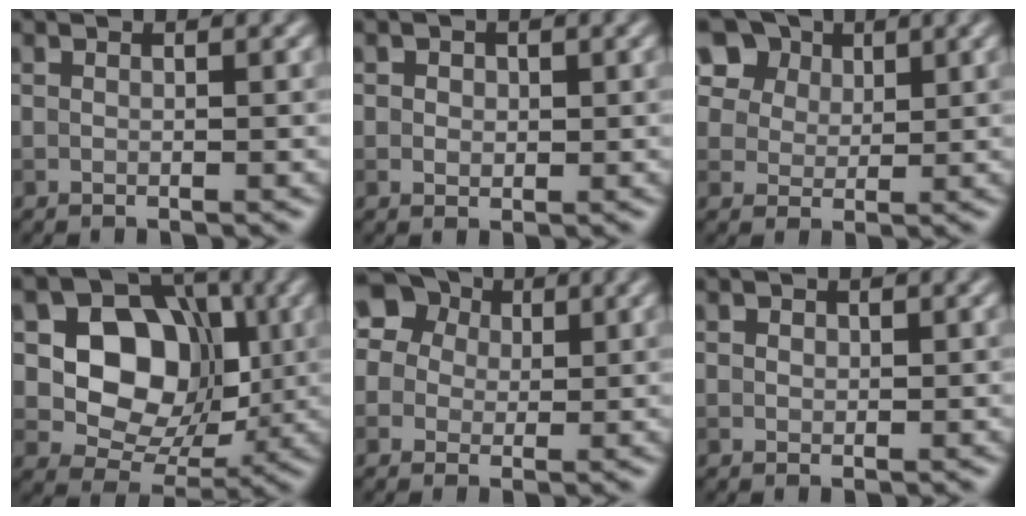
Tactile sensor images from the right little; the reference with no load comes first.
{"total": 1.6, "force": [0.6, 1.3, 0.7], "torque": [-0.009, 0.001, 0.006]}
{"total": 9.9, "force": [5.8, 7.0, 4.0], "torque": [-0.106, 0.016, 0.097]}
{"total": 9.0, "force": [0.9, 7.2, 5.3], "torque": [-0.084, -0.005, 0.009]}
{"total": 11.1, "force": [4.4, 9.2, 4.4], "torque": [-0.113, 0.043, 0.049]}
{"total": 0.7, "force": [0.3, 0.6, 0.2], "torque": [-0.002, -0.003, 0.003]}